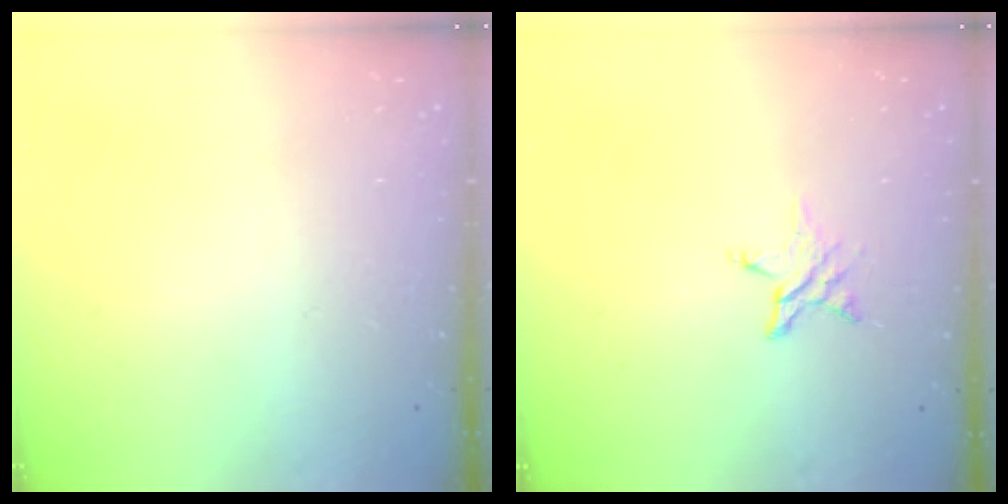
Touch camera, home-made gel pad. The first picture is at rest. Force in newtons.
{"total": 3.9, "press": 3.9, "slide": 0.4}